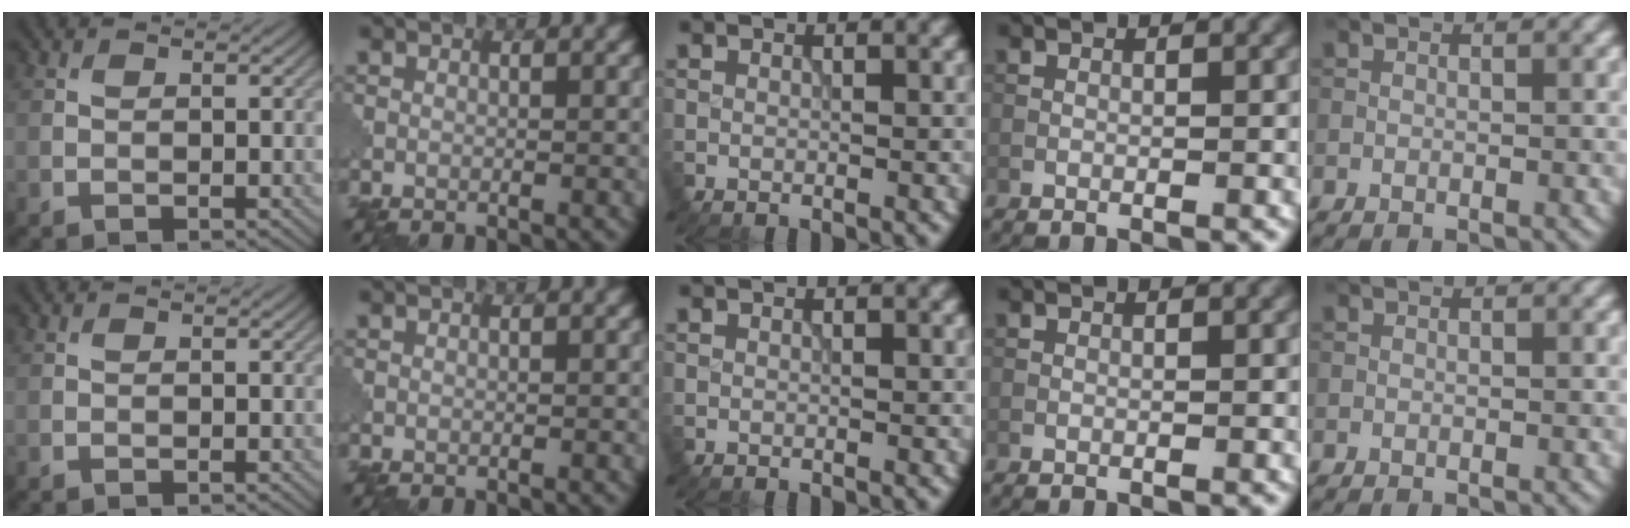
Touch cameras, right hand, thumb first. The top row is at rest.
{}